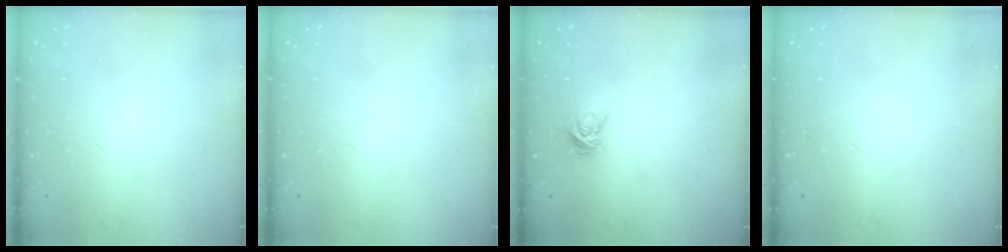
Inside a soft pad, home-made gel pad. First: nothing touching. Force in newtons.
{"total": 0.0}
{"total": 6.2, "press": 6.2, "slide": 0.6}
{"total": 0.0}